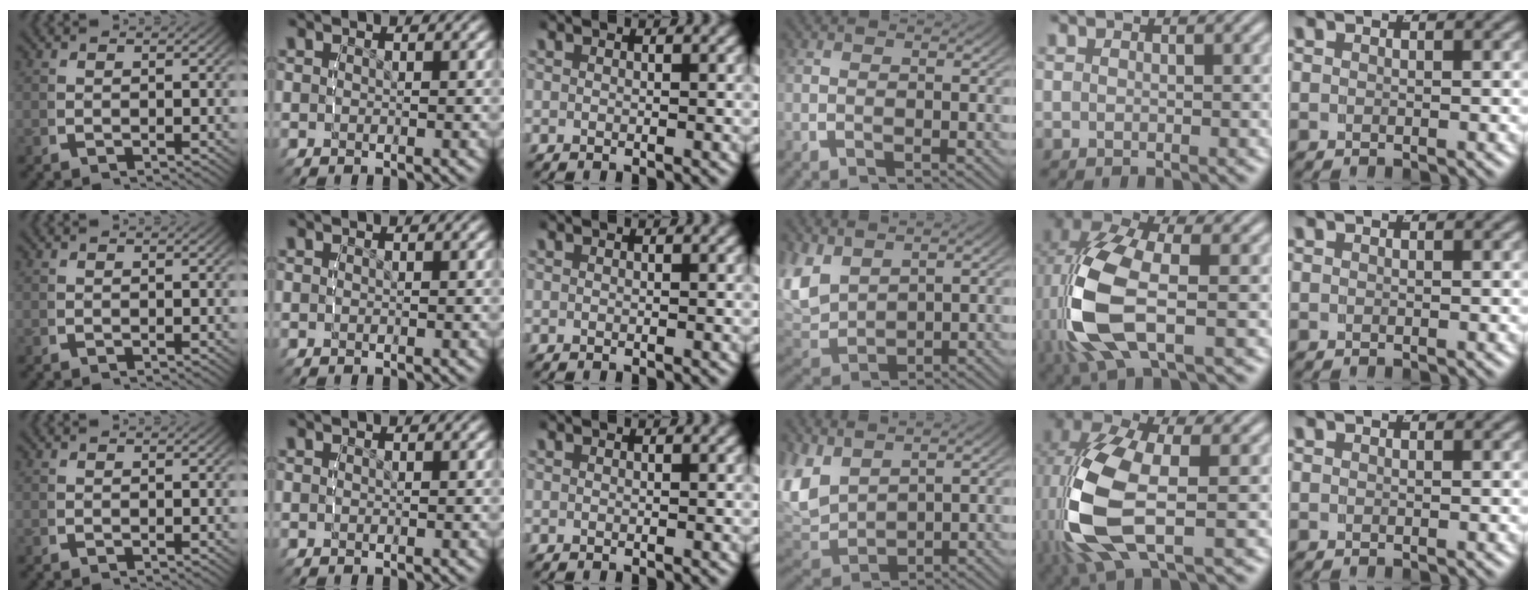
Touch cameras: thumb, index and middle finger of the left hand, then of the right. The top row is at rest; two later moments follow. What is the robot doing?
{"motion": "lift_and_place", "object": "pen"}